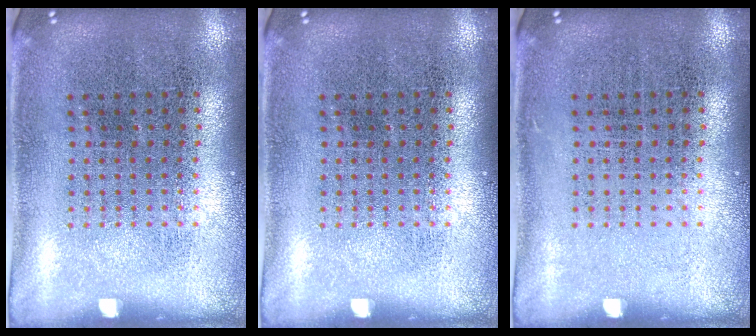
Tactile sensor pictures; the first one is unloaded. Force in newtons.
{"total": 0.0}
{"total": 0.0}